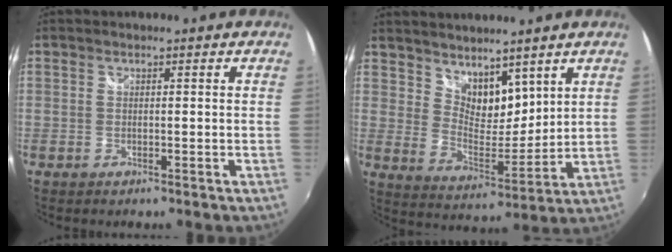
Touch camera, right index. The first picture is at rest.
{"total": 9.5, "force": [7.1, 4.9, 4.0], "torque": [-0.056, -0.002, 0.135]}